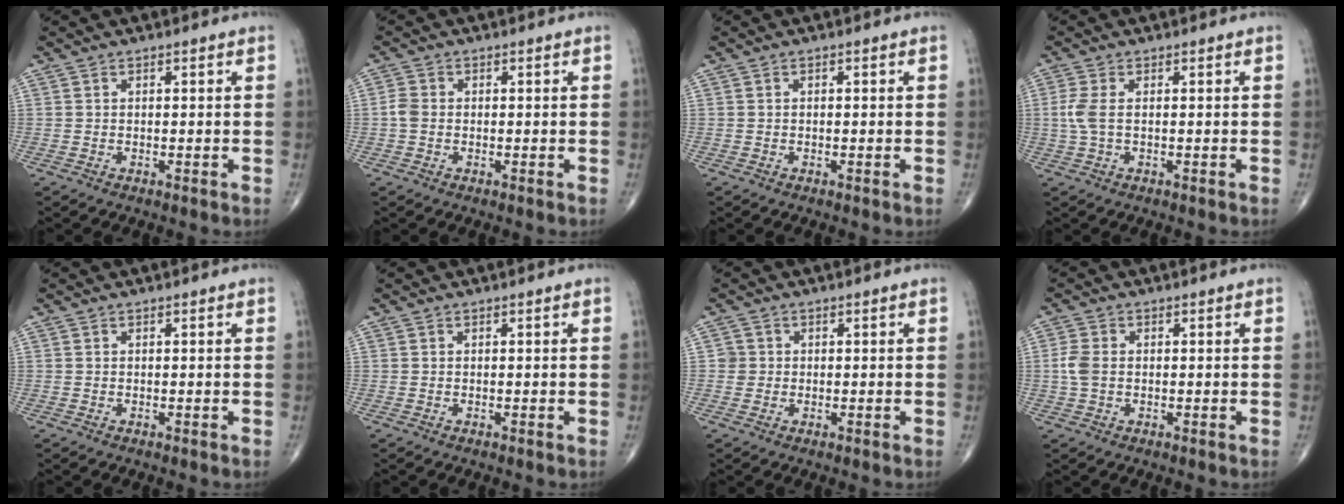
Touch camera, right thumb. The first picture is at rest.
{"total": 2.2, "force": [-0.3, 1.7, 1.3], "torque": [-0.027, 0.004, -0.011]}
{"total": 0.0}
{"total": 3.3, "force": [0.1, 1.4, 3.0], "torque": [-0.090, 0.001, 0.001]}
{"total": 0.0}
{"total": 0.0}
{"total": 2.0, "force": [0.1, 2.0, 0.0], "torque": [0.014, 0.005, -0.001]}
{"total": 3.4, "force": [-0.1, 2.3, 2.5], "torque": [-0.066, 0.005, -0.007]}